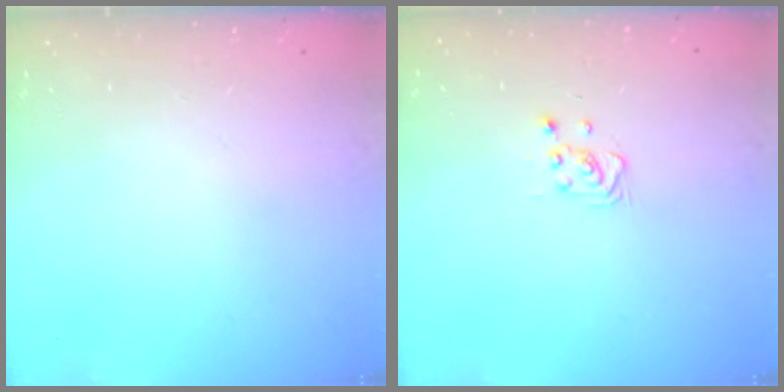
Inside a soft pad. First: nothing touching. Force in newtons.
{"total": 3.7, "press": 3.6, "slide": 0.5}